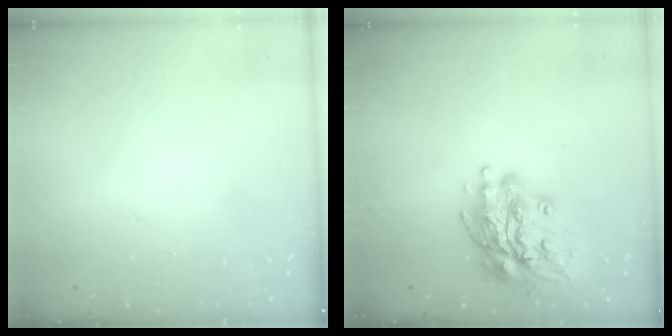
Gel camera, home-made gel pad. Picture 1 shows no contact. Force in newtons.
{"total": 16.0, "press": 16.0, "slide": 1.4}